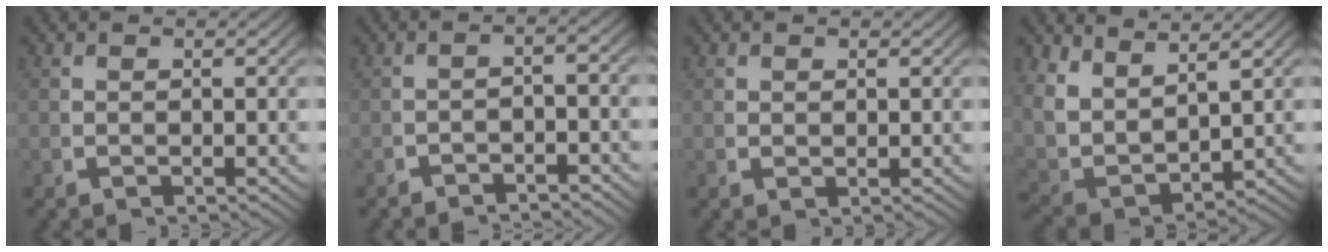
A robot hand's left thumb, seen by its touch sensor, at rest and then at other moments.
{"total": 2.5, "force": [-2.3, 0.4, 0.9], "torque": [-0.014, -0.007, -0.035]}
{"total": 0.9, "force": [0.7, 0.5, 0.3], "torque": [-0.003, -0.007, 0.021]}
{"total": 7.9, "force": [2.0, 5.8, 5.0], "torque": [-0.146, -0.033, 0.054]}